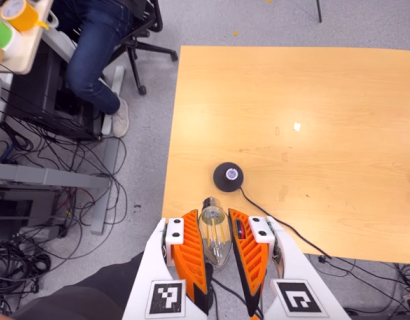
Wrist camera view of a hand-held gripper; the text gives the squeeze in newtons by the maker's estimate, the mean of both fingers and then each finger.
{"total": 15.3, "left": 15.7, "right": 14.9}